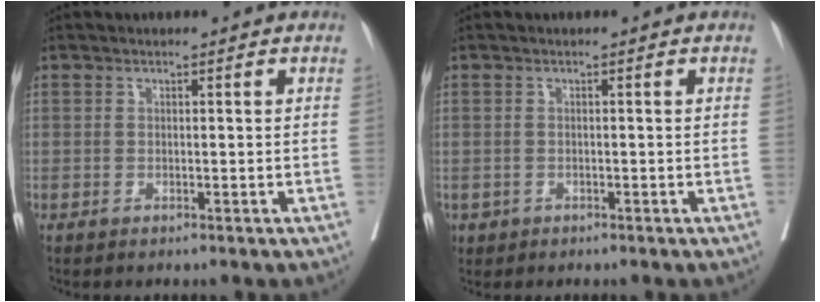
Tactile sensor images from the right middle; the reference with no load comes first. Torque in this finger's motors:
{"motor_torque": [-0.39, -0.29, 0.04, -0.01]}